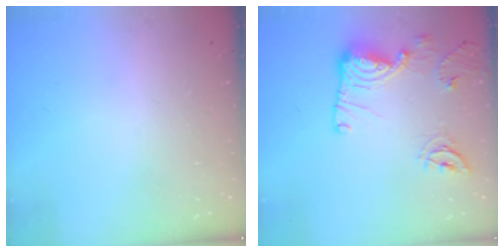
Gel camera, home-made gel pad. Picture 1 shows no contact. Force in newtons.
{"total": 13.7, "press": 13.6, "slide": 1.4}